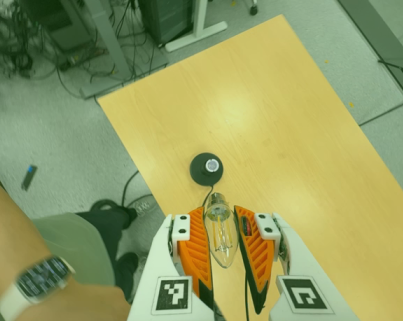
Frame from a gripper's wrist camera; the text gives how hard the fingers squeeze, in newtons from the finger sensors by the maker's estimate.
{"total": 19.1, "left": 21.1, "right": 17.1}